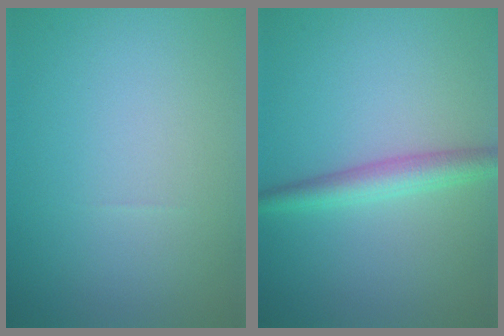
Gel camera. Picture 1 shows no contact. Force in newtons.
{"total": 2.8, "press": 2.8, "slide": 0.0}